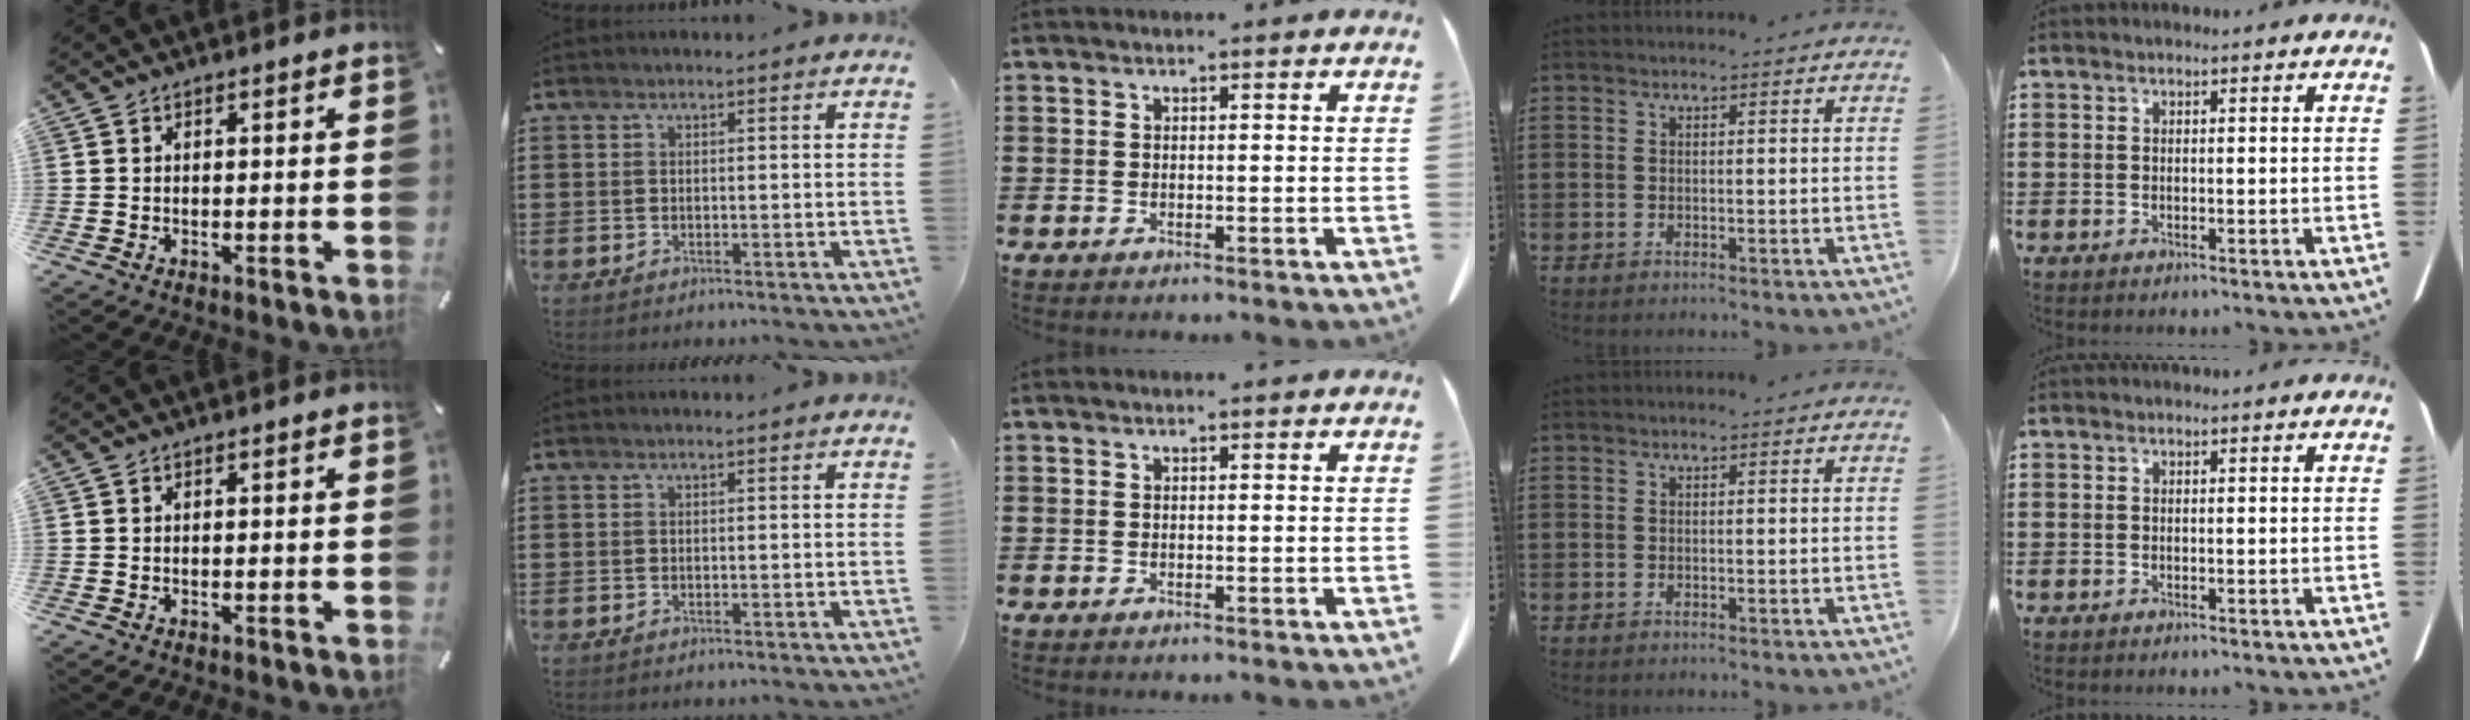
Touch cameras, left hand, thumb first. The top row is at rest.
{}